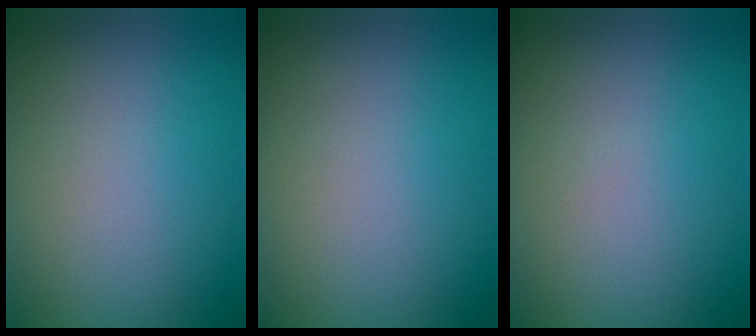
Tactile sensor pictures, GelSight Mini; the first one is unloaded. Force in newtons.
{"total": 0.0}
{"total": 0.0}